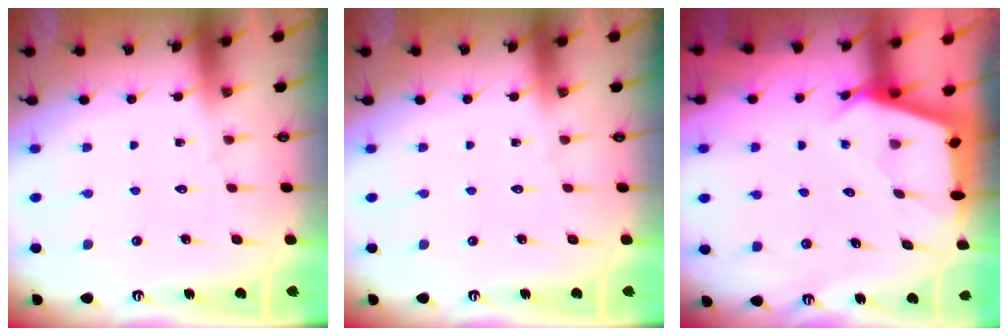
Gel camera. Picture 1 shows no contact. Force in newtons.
{"total": 0.0}
{"total": 2.9, "press": 2.9, "slide": 0.3}